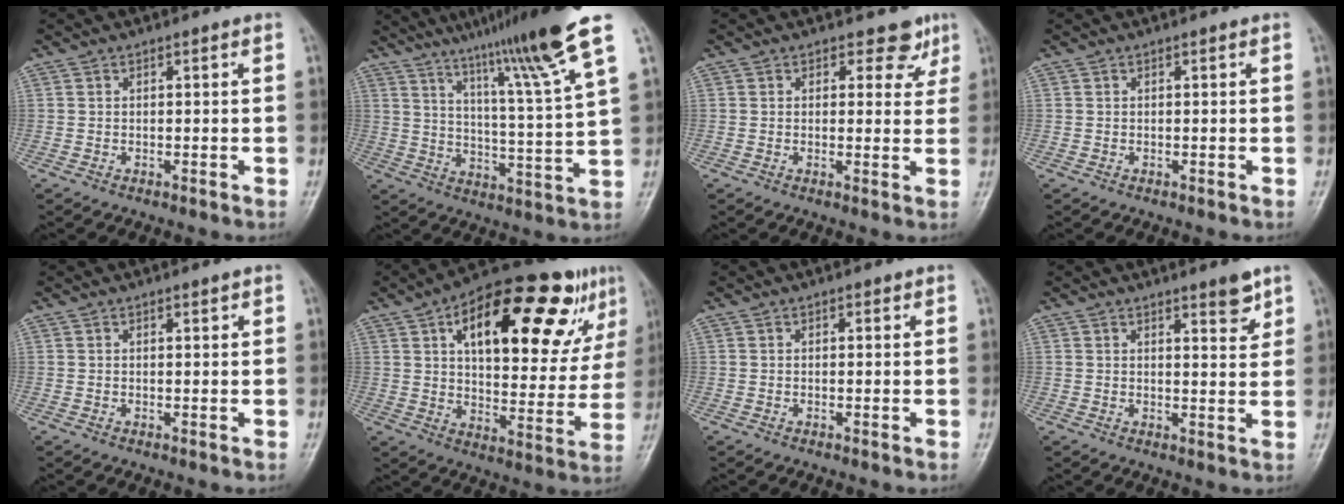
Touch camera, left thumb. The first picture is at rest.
{"total": 17.6, "force": [11.7, -0.4, 13.2], "torque": [-0.197, -0.055, 0.178]}
{"total": 4.1, "force": [2.7, 2.8, 1.3], "torque": [0.015, -0.013, 0.026]}
{"total": 0.0}
{"total": 0.9, "force": [0.6, 0.2, 0.6], "torque": [-0.009, -0.002, 0.010]}
{"total": 27.6, "force": [12.4, 11.4, 21.8], "torque": [-0.285, 0.004, 0.186]}
{"total": 0.6, "force": [0.3, 0.3, 0.3], "torque": [-0.001, -0.001, 0.002]}
{"total": 4.1, "force": [2.9, 1.0, 2.7], "torque": [-0.027, -0.022, 0.039]}